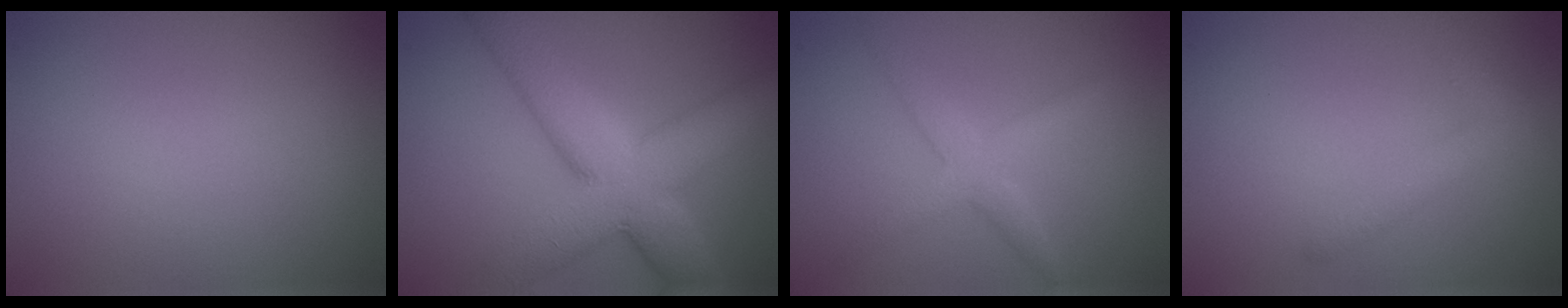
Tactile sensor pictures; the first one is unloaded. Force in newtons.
{"total": 10.0, "press": 10.0, "slide": 0.6}
{"total": 2.6, "press": 2.6, "slide": 0.2}
{"total": 2.3, "press": 2.3, "slide": 0.1}